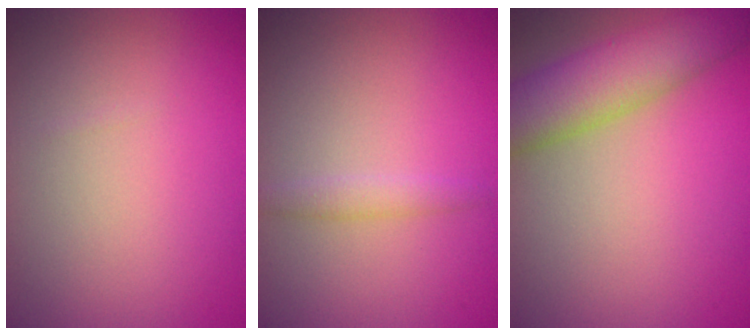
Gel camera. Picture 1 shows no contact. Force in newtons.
{"total": 1.4, "press": 1.4, "slide": 0.0}
{"total": 7.3, "press": 7.3, "slide": 0.3}